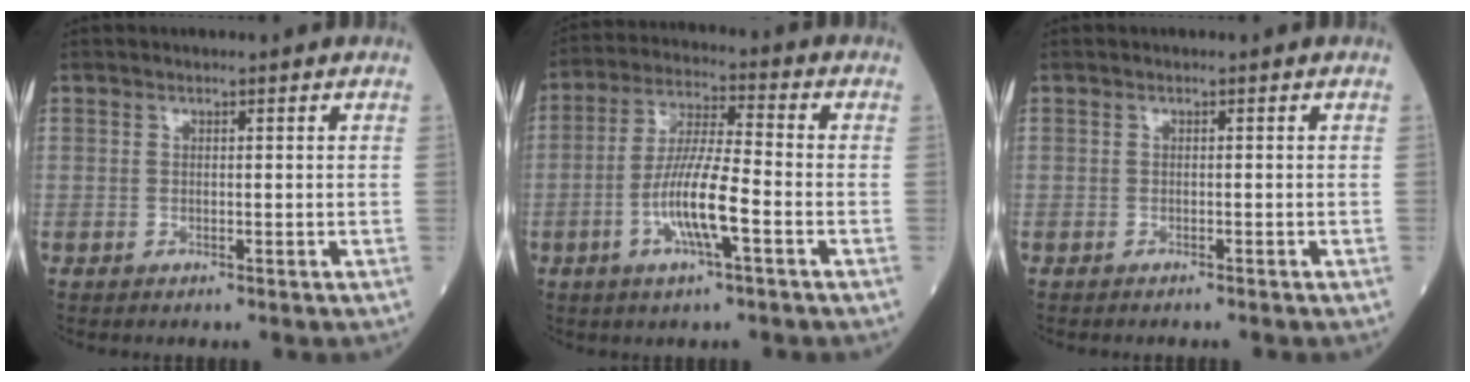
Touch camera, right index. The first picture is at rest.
{"total": 9.8, "force": [-3.3, 1.0, 9.2], "torque": [-0.180, -0.001, -0.065]}
{"total": 1.1, "force": [-1.0, -0.1, 0.4], "torque": [-0.007, 0.000, -0.012]}